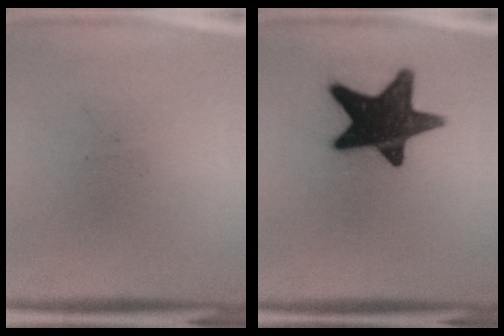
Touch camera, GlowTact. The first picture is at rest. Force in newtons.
{"total": 17.7}